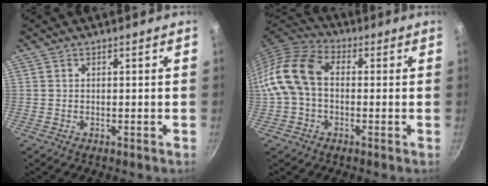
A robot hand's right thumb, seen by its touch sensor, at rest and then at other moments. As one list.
[{"total": 12.4, "force": [0.0, 8.6, 8.9], "torque": [-0.160, 0.034, -0.020]}]